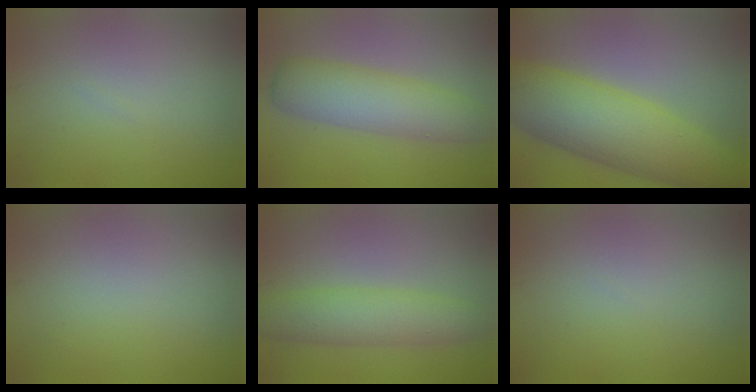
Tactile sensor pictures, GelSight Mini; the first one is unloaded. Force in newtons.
{"total": 5.8, "press": 5.8, "slide": 0.2}
{"total": 9.4, "press": 9.4, "slide": 0.3}
{"total": 0.0}
{"total": 4.4, "press": 4.4, "slide": 0.1}
{"total": 0.0}